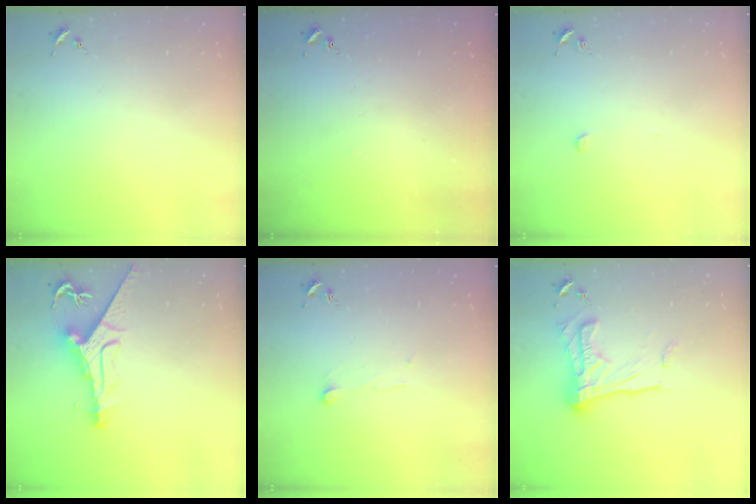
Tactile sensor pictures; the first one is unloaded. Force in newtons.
{"total": 0.9, "press": 0.8, "slide": 0.2}
{"total": 2.4, "press": 2.4, "slide": 0.0}
{"total": 11.3, "press": 11.2, "slide": 1.4}
{"total": 5.9, "press": 5.9, "slide": 0.4}
{"total": 18.7, "press": 18.7, "slide": 1.5}